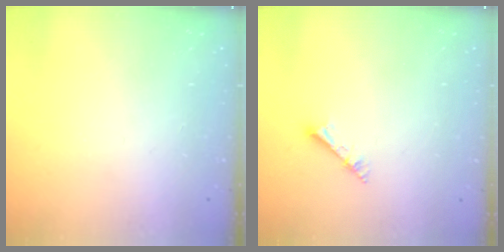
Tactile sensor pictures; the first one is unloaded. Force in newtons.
{"total": 2.7, "press": 2.7, "slide": 0.3}